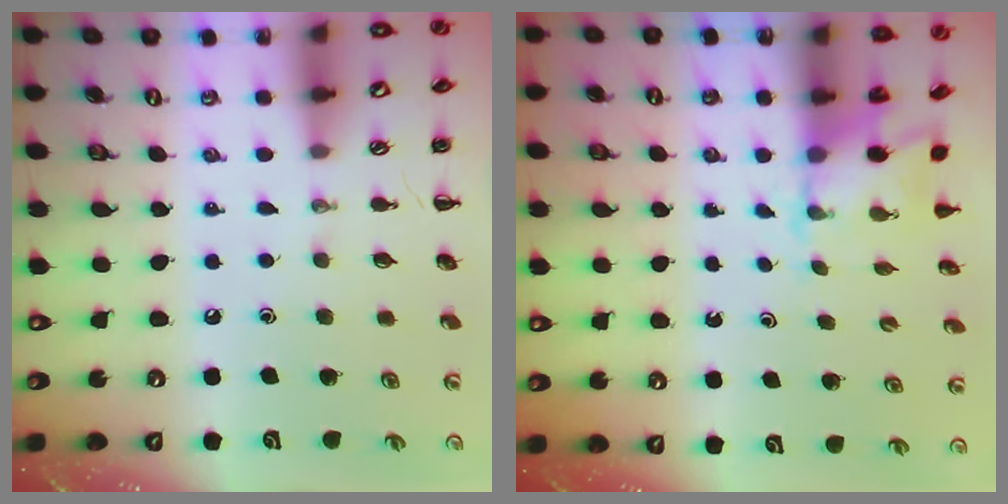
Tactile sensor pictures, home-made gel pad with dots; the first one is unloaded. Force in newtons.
{"total": 2.2, "press": 2.1, "slide": 0.6}